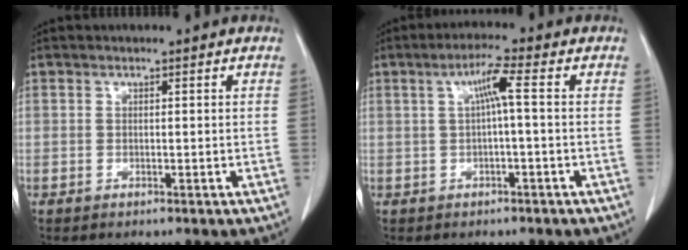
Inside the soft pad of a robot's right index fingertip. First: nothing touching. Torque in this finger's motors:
{"motor_torque": [0.51, -0.10, 0.25, 0.06]}